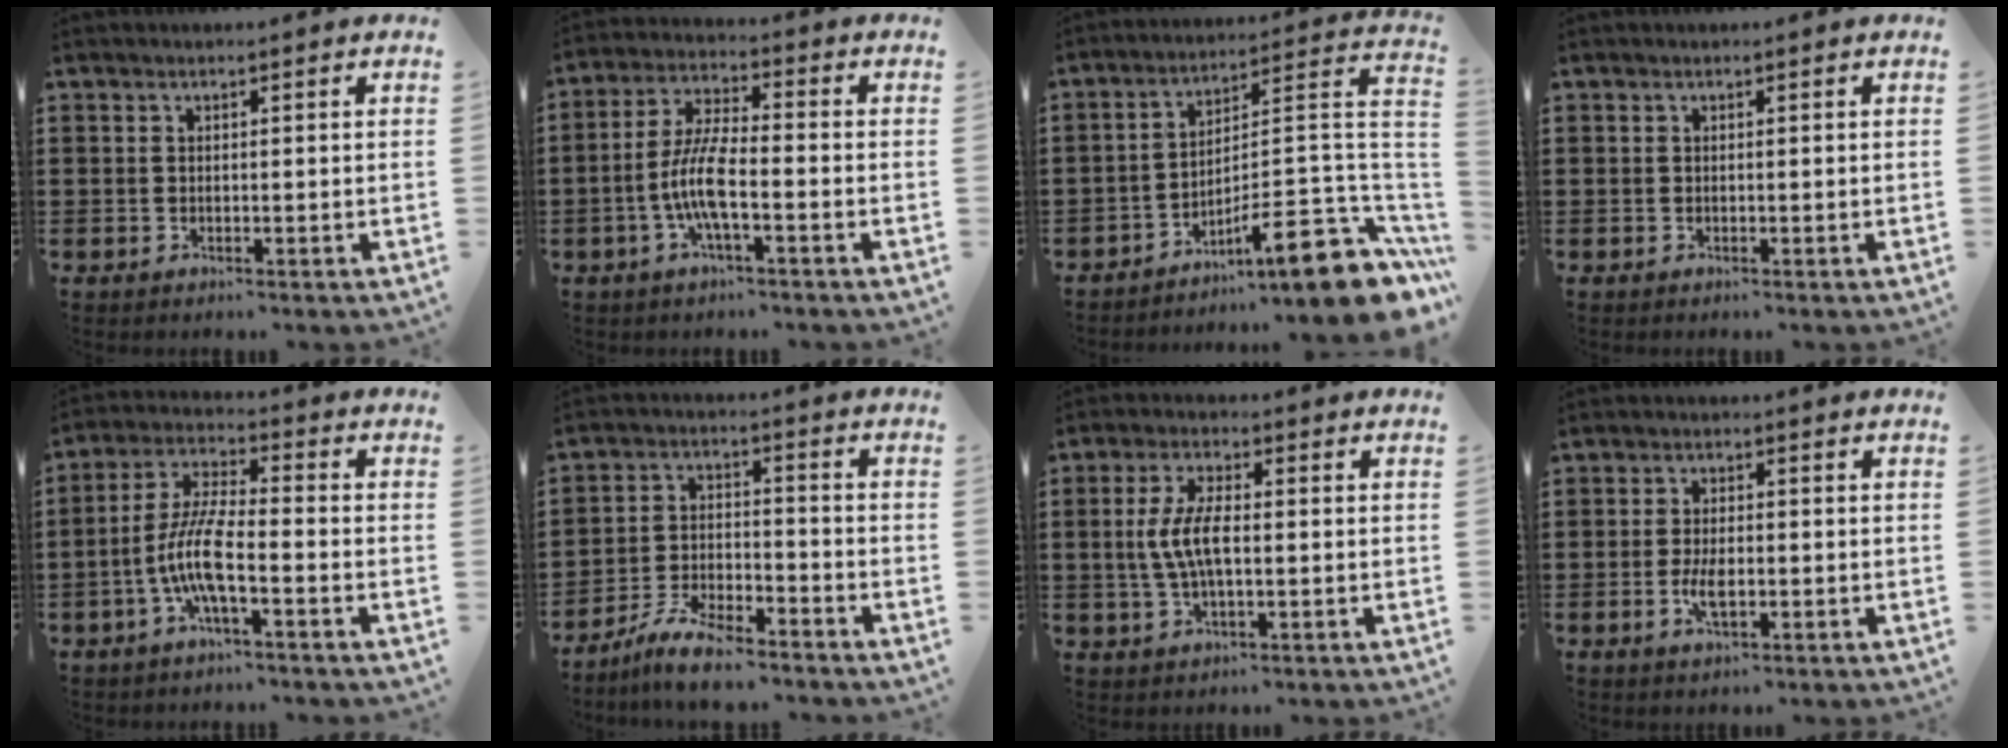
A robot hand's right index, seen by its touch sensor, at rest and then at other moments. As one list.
[{"total": 7.5, "force": [-2.4, 1.8, 6.9], "torque": [-0.166, -0.017, -0.054]}, {"total": 11.5, "force": [-7.4, 2.5, 8.4], "torque": [-0.107, 0.002, -0.134]}, {"total": 0.0}, {"total": 8.4, "force": [-3.0, 1.8, 7.6], "torque": [-0.183, -0.018, -0.064]}, {"total": 6.7, "force": [-6.1, 0.9, 2.7], "torque": [-0.060, 0.004, -0.117]}, {"total": 6.4, "force": [-0.2, 2.5, 5.9], "torque": [-0.135, -0.003, -0.013]}, {"total": 4.0, "force": [-1.0, 1.5, 3.5], "torque": [-0.077, -0.004, -0.020]}]